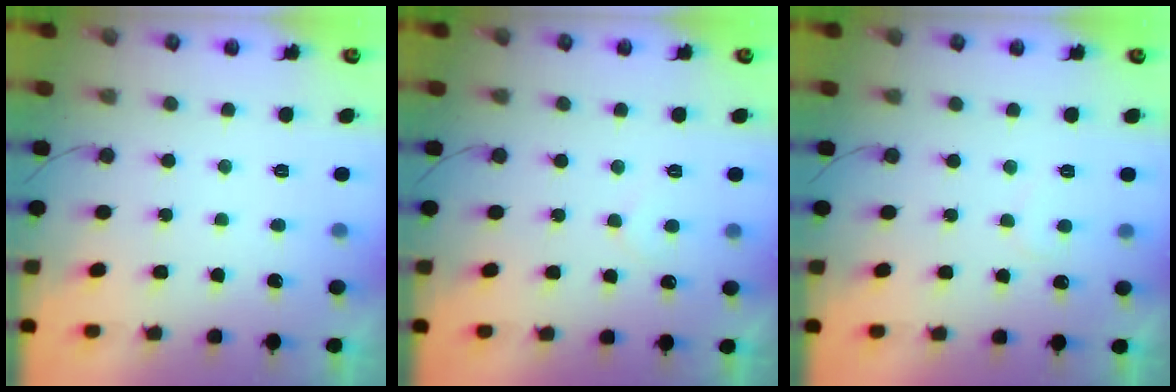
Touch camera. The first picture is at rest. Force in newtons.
{"total": 4.4, "press": 4.4, "slide": 0.3}
{"total": 5.3, "press": 5.3, "slide": 0.3}